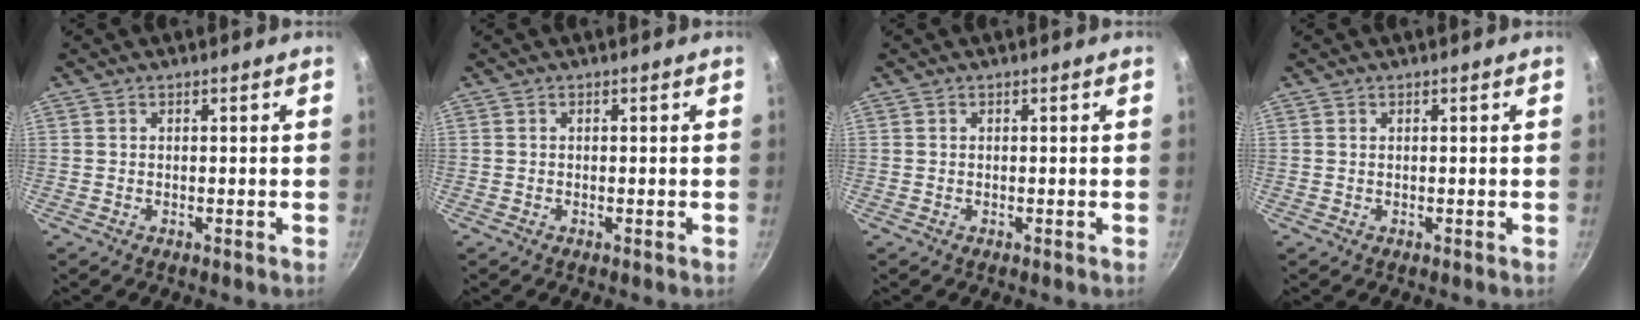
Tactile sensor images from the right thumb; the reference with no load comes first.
{"total": 0.0}
{"total": 0.0}
{"total": 0.0}